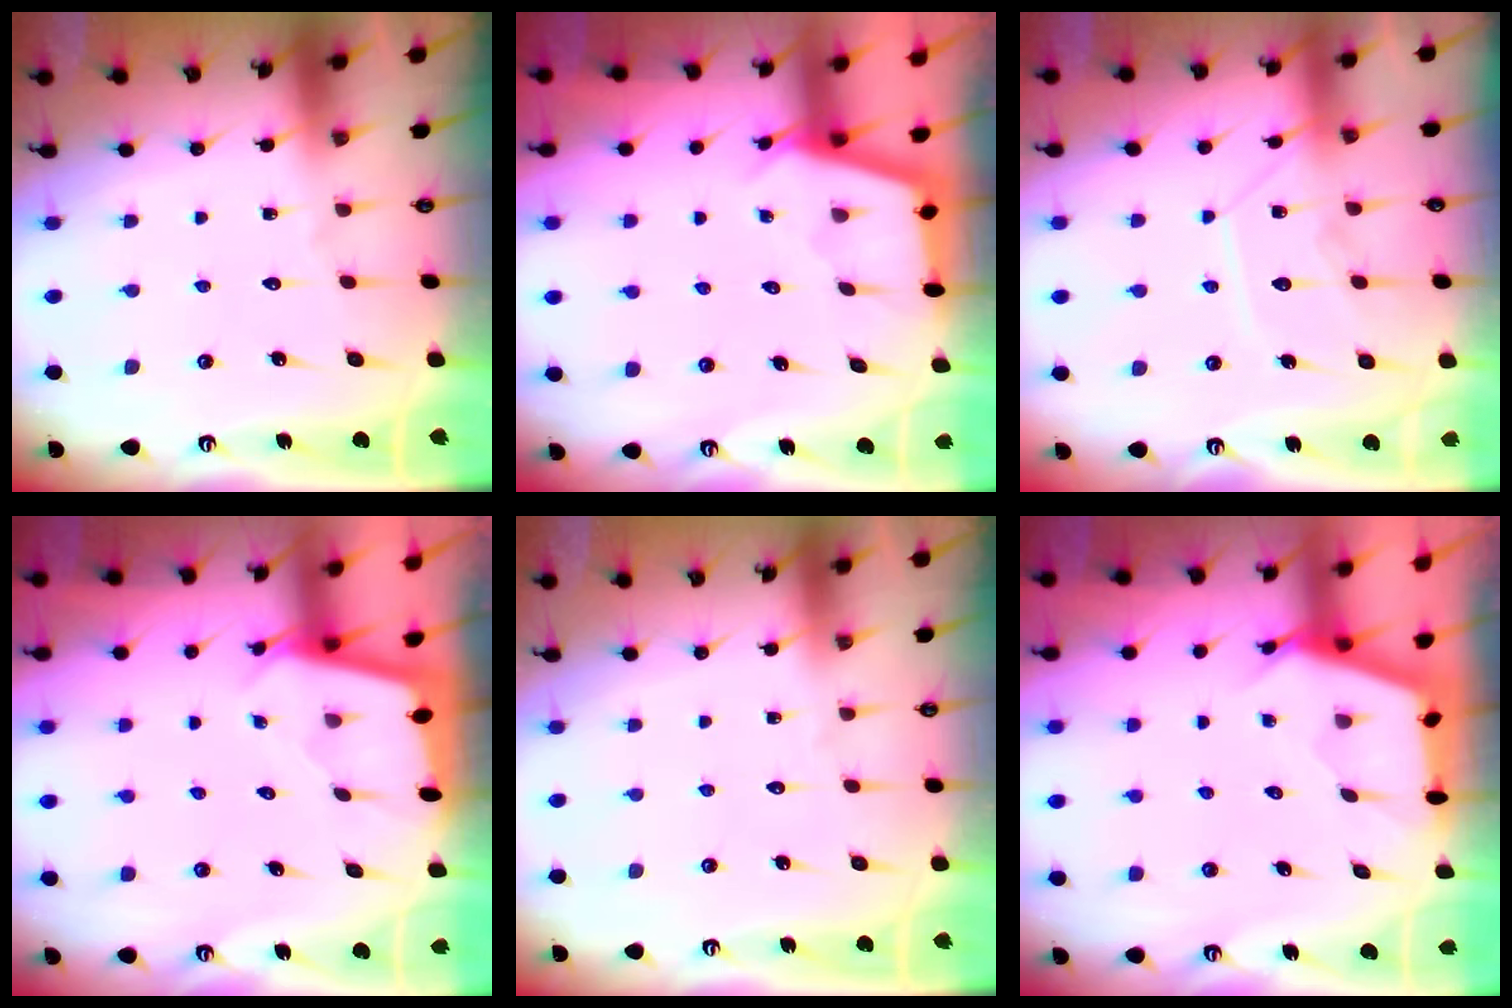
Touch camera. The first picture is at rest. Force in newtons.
{"total": 2.9, "press": 2.9, "slide": 0.3}
{"total": 11.3, "press": 11.3, "slide": 0.9}
{"total": 1.7, "press": 1.6, "slide": 0.1}
{"total": 0.0}
{"total": 2.7, "press": 2.7, "slide": 0.3}